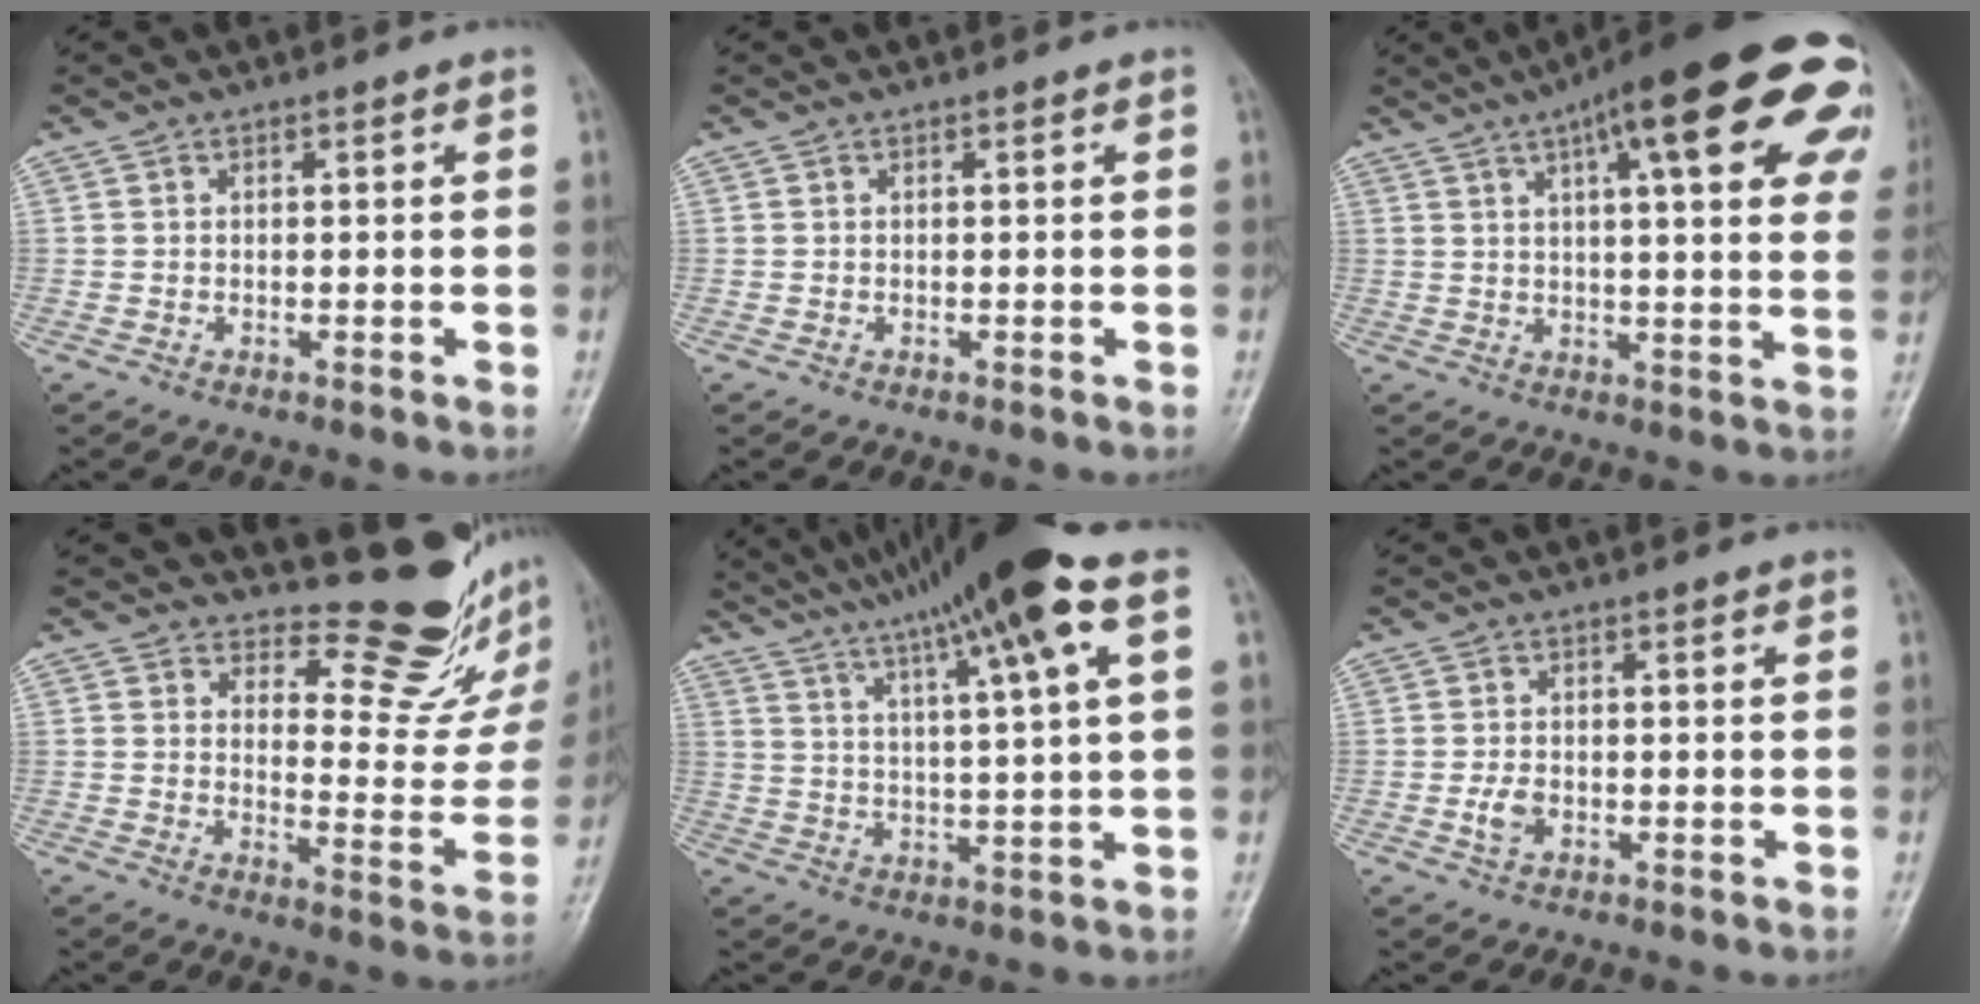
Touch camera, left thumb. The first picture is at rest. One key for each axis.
{"total": 0.0}
{"total": 27.2, "fx": 11.9, "fy": 7.3, "fz": 23.4, "tx": -0.264, "ty": 0.019, "tz": 0.153}
{"total": 14.9, "fx": 12.6, "fy": 5.5, "fz": 5.7, "tx": -0.027, "ty": -0.131, "tz": 0.152}
{"total": 18.4, "fx": 10.7, "fy": 0.9, "fz": 15.0, "tx": -0.244, "ty": 0.007, "tz": 0.167}
{"total": 2.8, "fx": -0.8, "fy": 1.9, "fz": 1.9, "tx": -0.036, "ty": 0.005, "tz": -0.016}